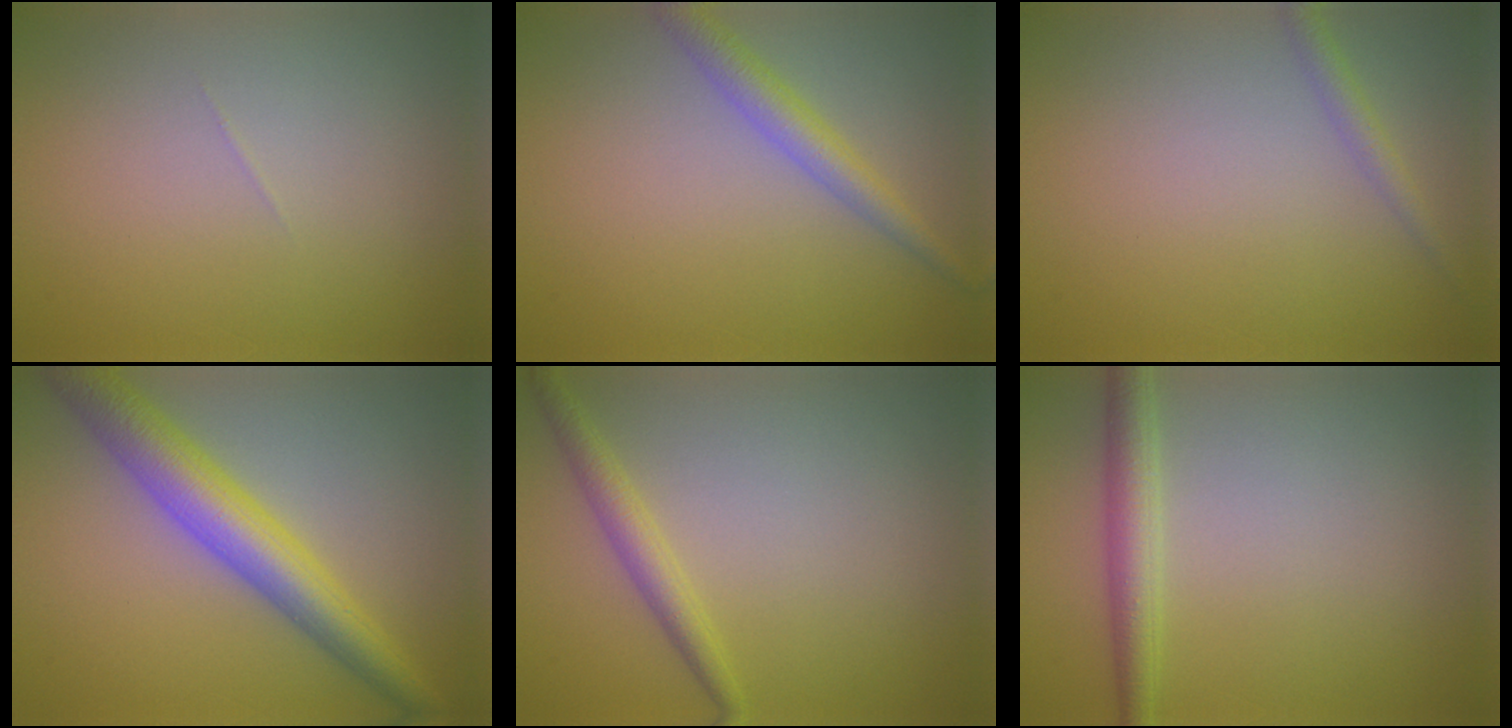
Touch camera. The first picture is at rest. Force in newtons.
{"total": 2.9, "press": 2.9, "slide": 0.1}
{"total": 1.5, "press": 1.5, "slide": 0.1}
{"total": 6.6, "press": 6.6, "slide": 0.1}
{"total": 2.2, "press": 2.2, "slide": 0.0}
{"total": 2.8, "press": 2.8, "slide": 0.1}